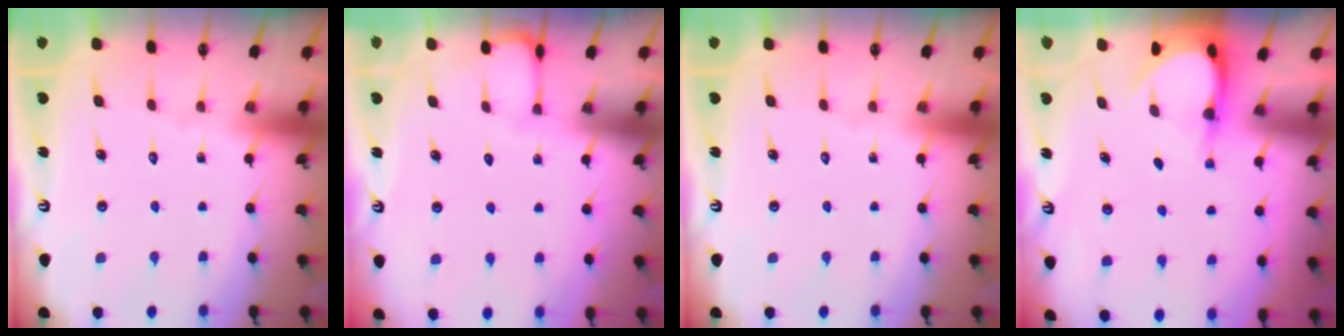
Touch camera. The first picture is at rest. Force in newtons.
{"total": 0.8, "press": 0.8, "slide": 0.0}
{"total": 0.0}
{"total": 3.7, "press": 3.7, "slide": 0.4}